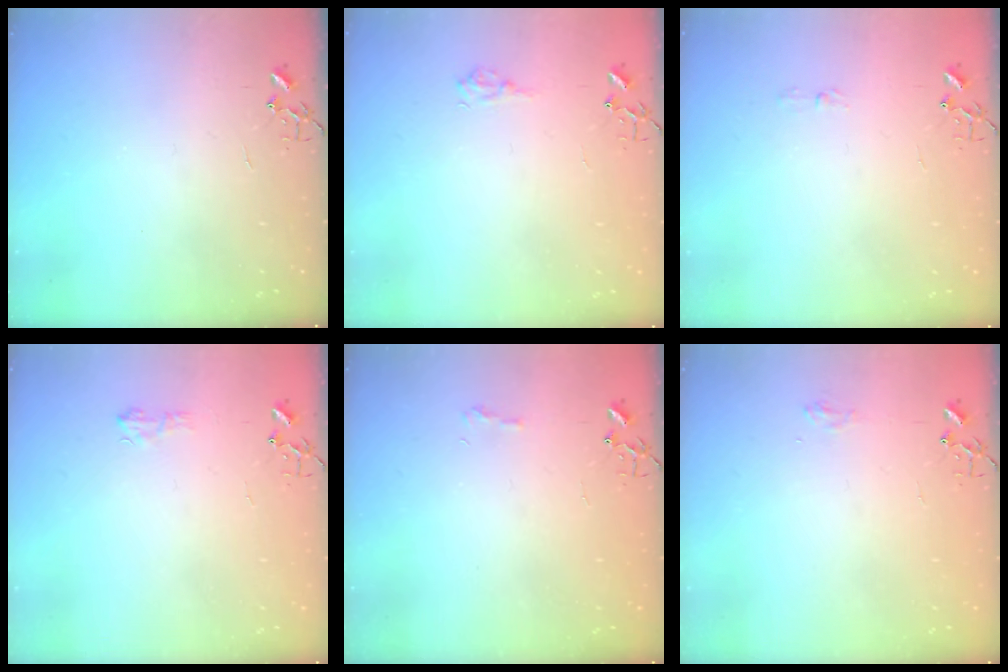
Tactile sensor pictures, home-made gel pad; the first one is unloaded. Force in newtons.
{"total": 7.0, "press": 6.9, "slide": 0.6}
{"total": 2.9, "press": 2.9, "slide": 0.5}
{"total": 5.9, "press": 5.8, "slide": 0.8}
{"total": 5.7, "press": 5.7, "slide": 0.7}
{"total": 6.8, "press": 6.8, "slide": 0.7}